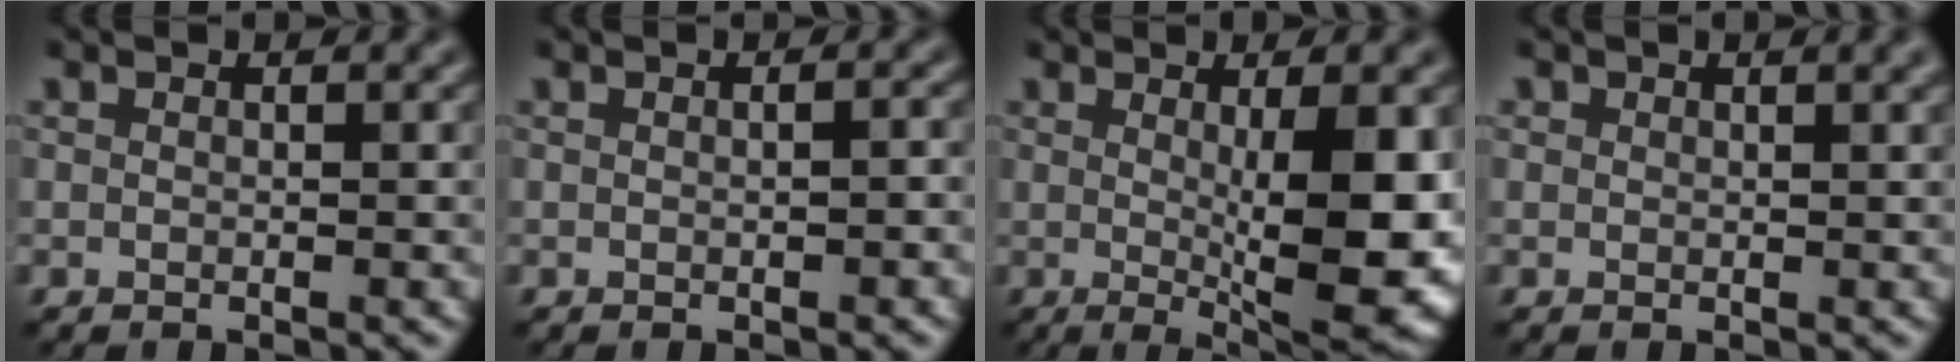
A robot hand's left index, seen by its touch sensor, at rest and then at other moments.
{"total": 1.3, "force": [-0.1, 0.3, 1.2], "torque": [-0.017, 0.000, 0.003]}
{"total": 9.6, "force": [0.0, 2.5, 9.3], "torque": [-0.125, -0.017, 0.011]}
{"total": 1.5, "force": [1.0, 0.5, 0.9], "torque": [-0.012, -0.005, 0.018]}